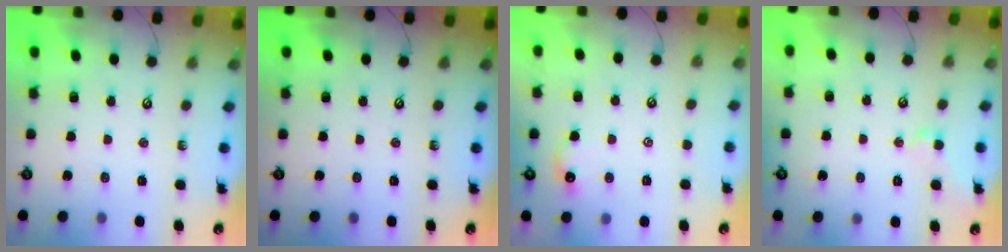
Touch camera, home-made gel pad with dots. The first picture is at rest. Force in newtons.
{"total": 0.0}
{"total": 1.1, "press": 0.9, "slide": 0.5}
{"total": 1.2, "press": 1.0, "slide": 0.6}